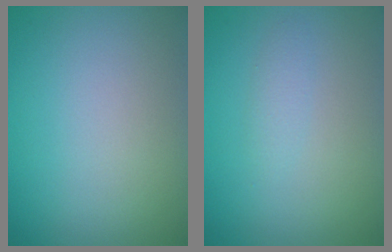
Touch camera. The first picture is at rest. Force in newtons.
{"total": 0.9, "press": 0.9, "slide": 0.0}